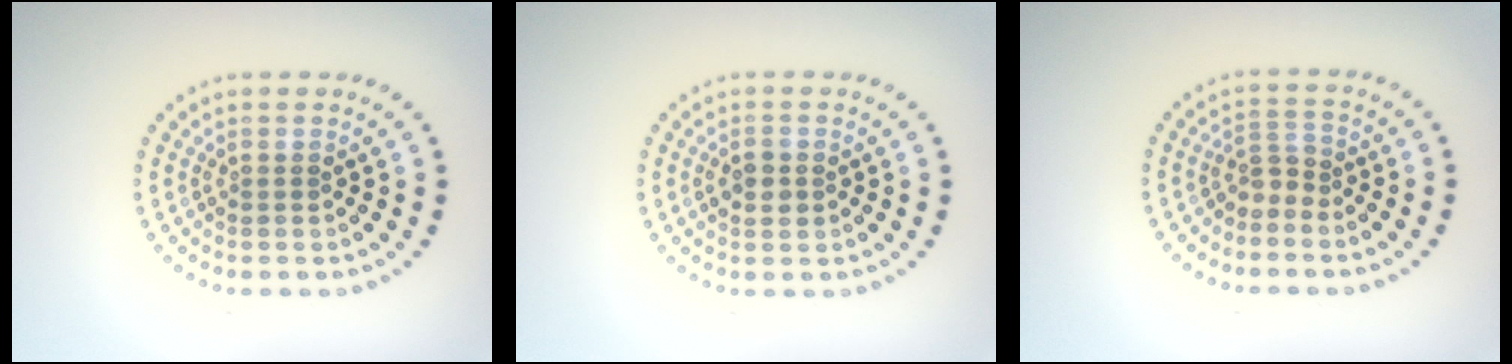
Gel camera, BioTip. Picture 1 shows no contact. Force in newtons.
{"total": 2.2, "press": 2.2, "slide": 0.2}
{"total": 2.0, "press": 1.4, "slide": 1.4}